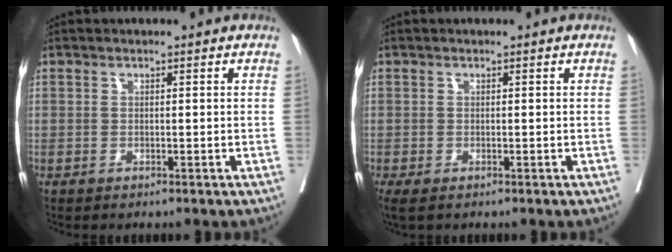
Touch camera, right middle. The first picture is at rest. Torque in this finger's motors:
{"motor_torque": [0.58, -1.02, 0.14, 0.06]}